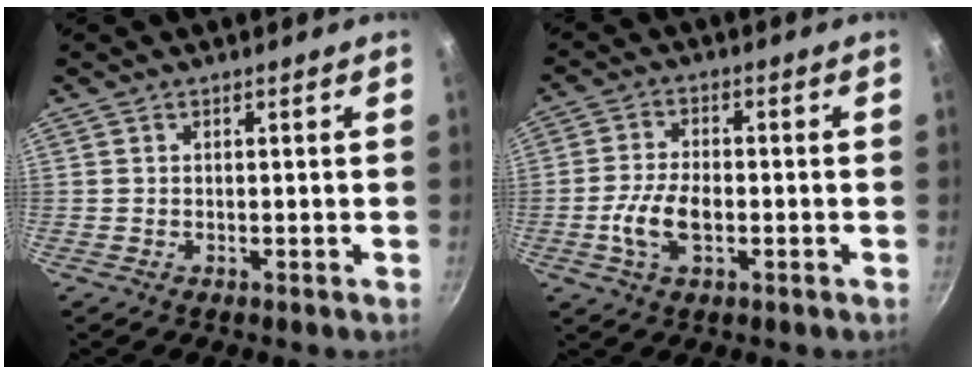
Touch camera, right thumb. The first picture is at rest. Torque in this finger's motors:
{"motor_torque": [1.32, 1.20, 0.68, -0.51, 0.06]}